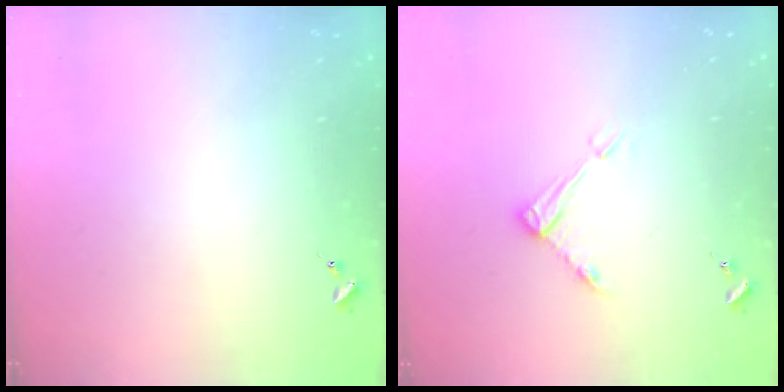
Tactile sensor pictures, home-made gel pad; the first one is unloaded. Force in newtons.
{"total": 6.5, "press": 6.4, "slide": 0.5}